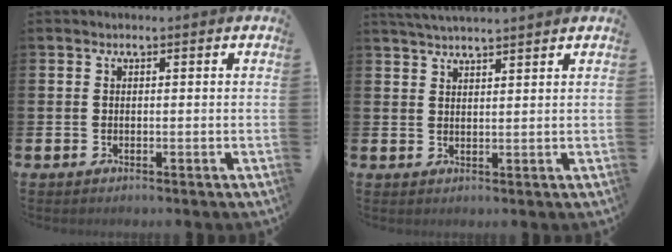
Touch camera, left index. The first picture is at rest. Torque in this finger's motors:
{"motor_torque": [-0.05, -0.40, 0.42, 0.11]}